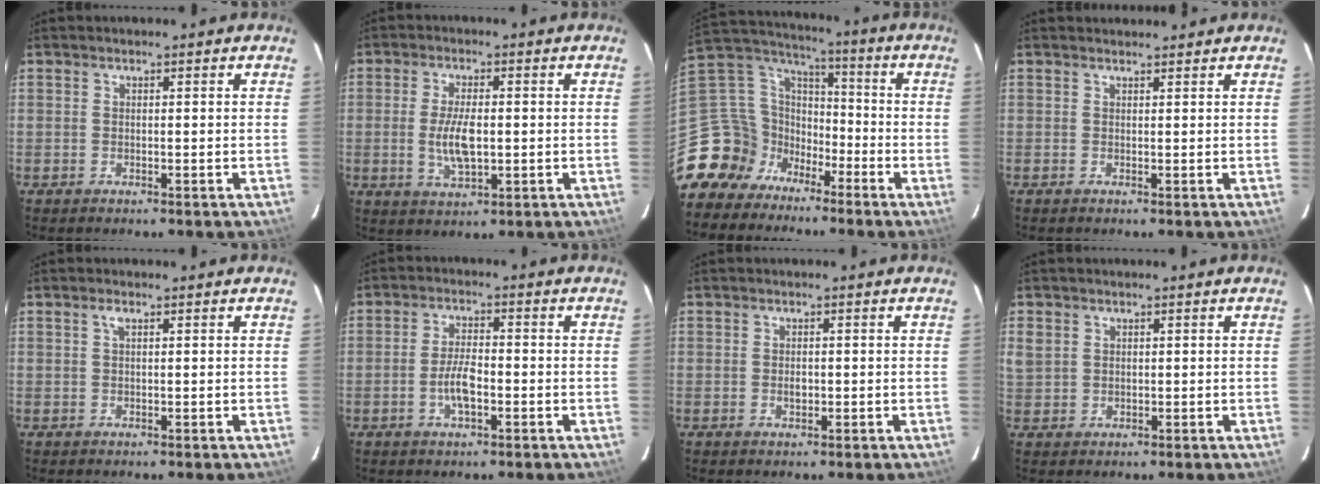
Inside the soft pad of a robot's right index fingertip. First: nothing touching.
{"total": 6.9, "force": [-0.6, 2.9, 6.2], "torque": [-0.123, -0.005, -0.007]}
{"total": 14.7, "force": [-9.6, 10.6, 3.4], "torque": [-0.096, 0.046, -0.181]}
{"total": 2.0, "force": [1.9, 0.6, 0.3], "torque": [-0.012, 0.008, 0.024]}
{"total": 0.9, "force": [0.5, 0.3, 0.8], "torque": [-0.016, 0.004, 0.007]}
{"total": 5.1, "force": [-1.8, 1.9, 4.4], "torque": [-0.092, 0.003, -0.031]}
{"total": 1.3, "force": [-0.2, 0.9, 0.9], "torque": [-0.016, 0.001, -0.003]}
{"total": 3.9, "force": [1.2, 3.3, 1.6], "torque": [-0.029, 0.003, 0.029]}